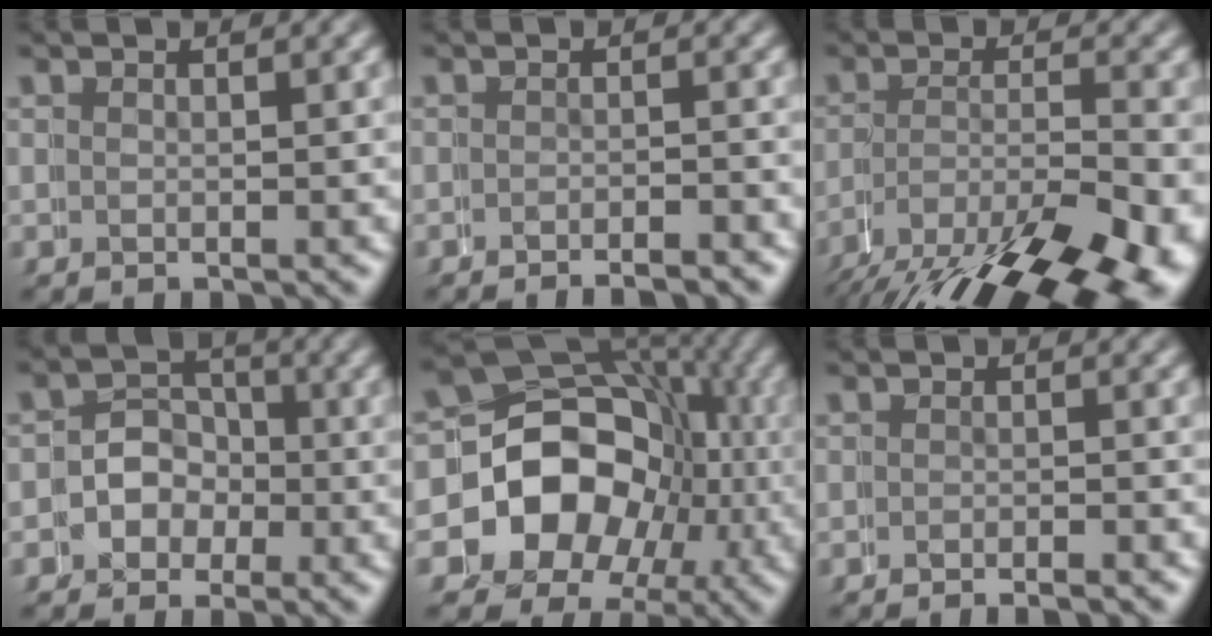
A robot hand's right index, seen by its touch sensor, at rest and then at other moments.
{"total": 2.7, "force": [-2.6, 0.3, 0.5], "torque": [-0.005, 0.000, -0.047]}
{"total": 9.8, "force": [-4.8, 4.1, 7.4], "torque": [-0.122, -0.041, -0.055]}
{"total": 3.0, "force": [-0.9, 2.8, -0.6], "torque": [0.014, -0.006, -0.028]}
{"total": 16.5, "force": [-1.1, 14.5, 7.8], "torque": [-0.174, -0.047, -0.015]}
{"total": 1.8, "force": [-1.7, 0.2, 0.5], "torque": [-0.007, -0.001, -0.033]}